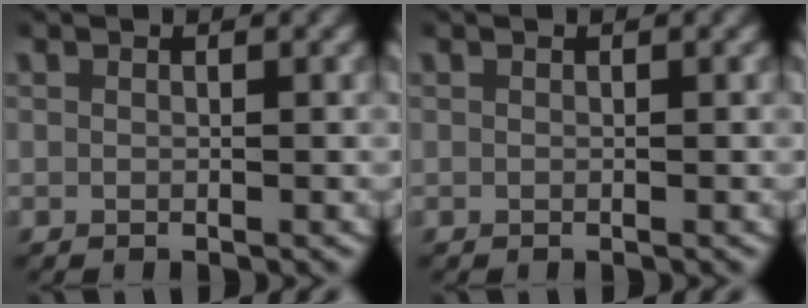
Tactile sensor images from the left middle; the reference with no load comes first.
{"total": 0.0}